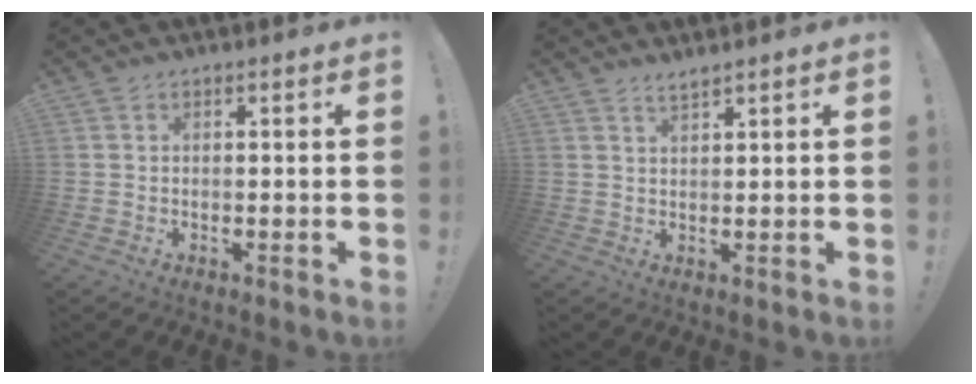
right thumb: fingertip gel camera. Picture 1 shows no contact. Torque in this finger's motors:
{"motor_torque": [0.00, 0.00, 0.00, 0.00, 0.00]}